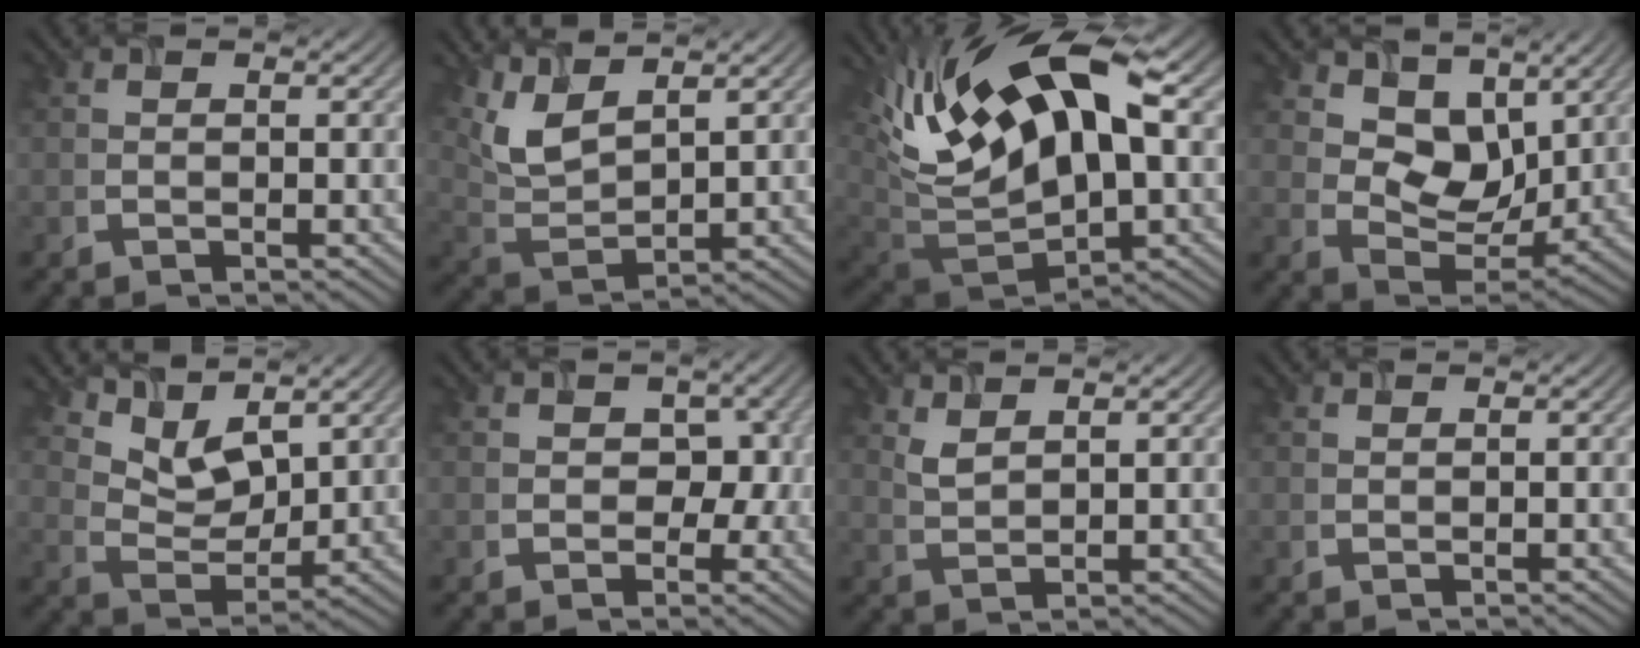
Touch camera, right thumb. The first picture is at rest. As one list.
[{"total": 6.8, "force": [4.3, 2.5, 4.6], "torque": [-0.115, -0.003, 0.095]}, {"total": 18.9, "force": [6.2, 8.4, 15.7], "torque": [-0.328, 0.024, 0.109]}, {"total": 8.2, "force": [4.3, 5.5, 4.4], "torque": [-0.092, -0.016, 0.076]}, {"total": 7.6, "force": [5.8, 3.2, 3.9], "torque": [-0.089, -0.004, 0.106]}, {"total": 3.5, "force": [0.2, 2.8, 2.2], "torque": [-0.032, -0.009, -0.001]}, {"total": 2.3, "force": [1.8, 0.7, 1.3], "torque": [-0.038, -0.002, 0.044]}, {"total": 0.0}]